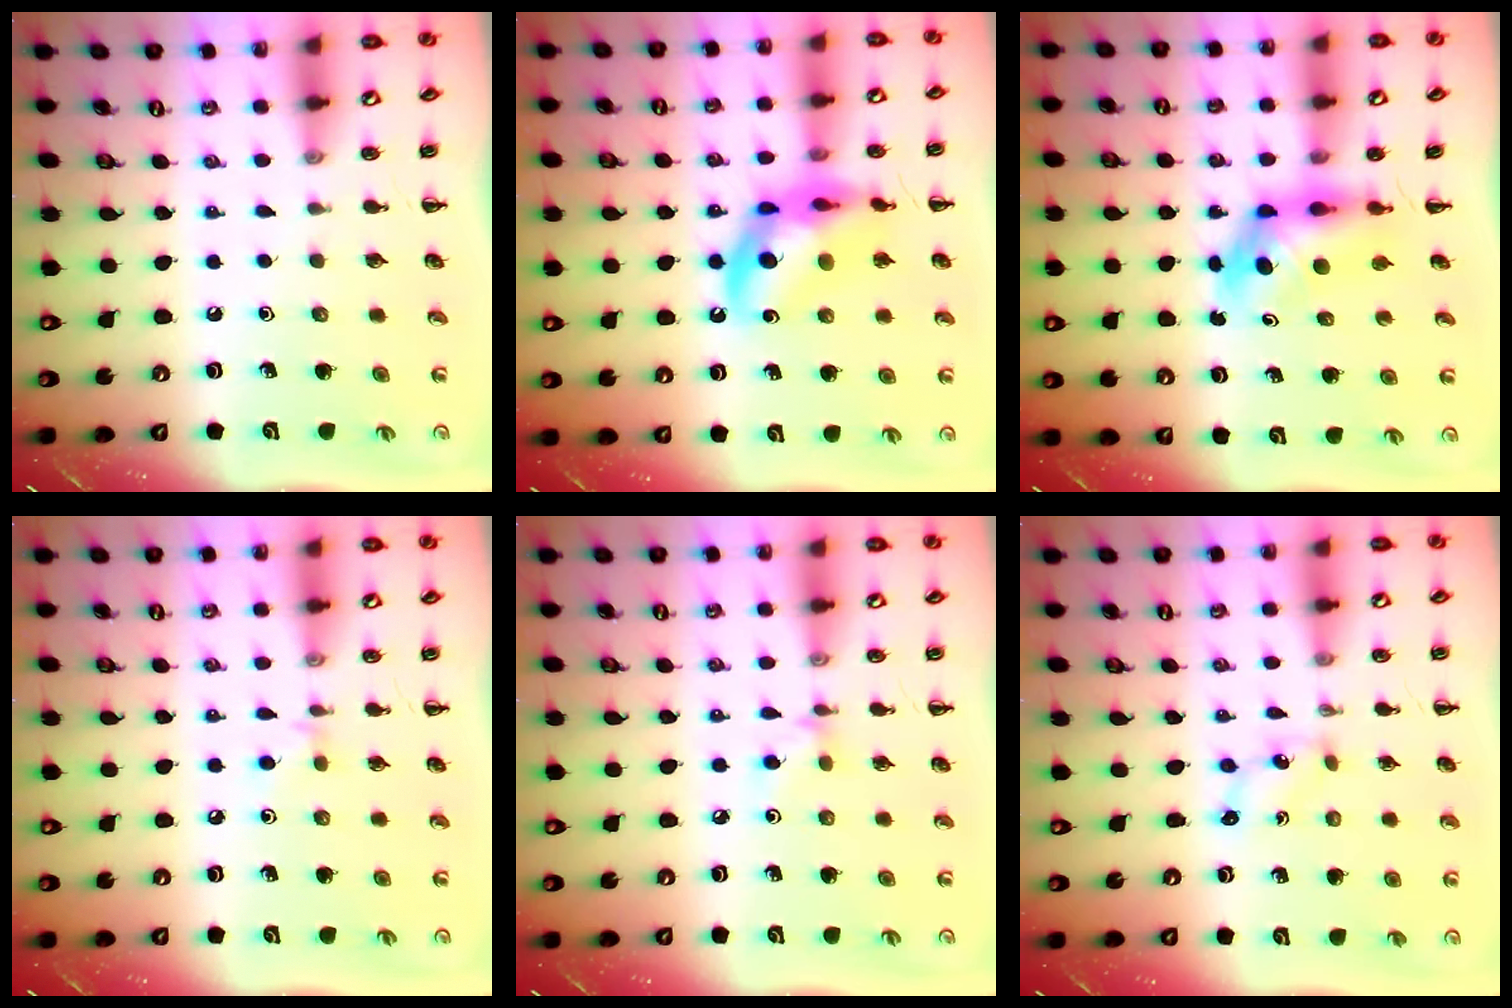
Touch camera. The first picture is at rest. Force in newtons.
{"total": 15.2, "press": 14.8, "slide": 3.4}
{"total": 5.0, "press": 4.9, "slide": 0.9}
{"total": 2.8, "press": 2.6, "slide": 1.1}
{"total": 3.4, "press": 3.3, "slide": 0.7}
{"total": 0.8, "press": 0.8, "slide": 0.3}